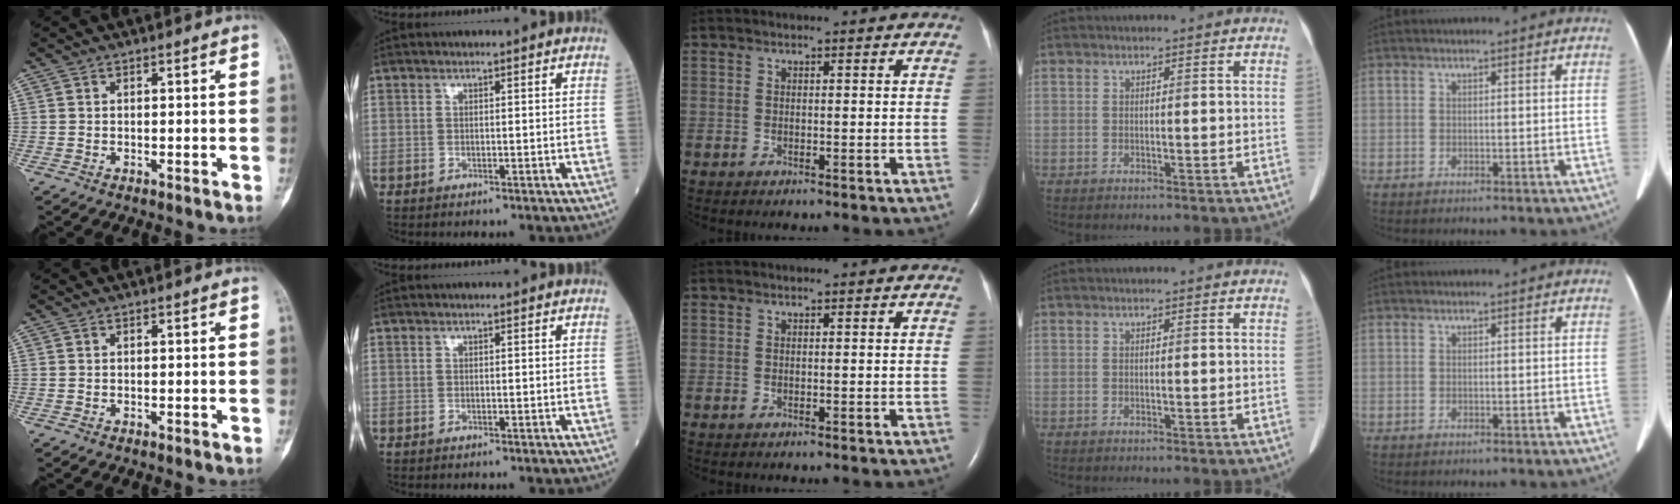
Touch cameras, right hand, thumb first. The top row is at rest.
{}